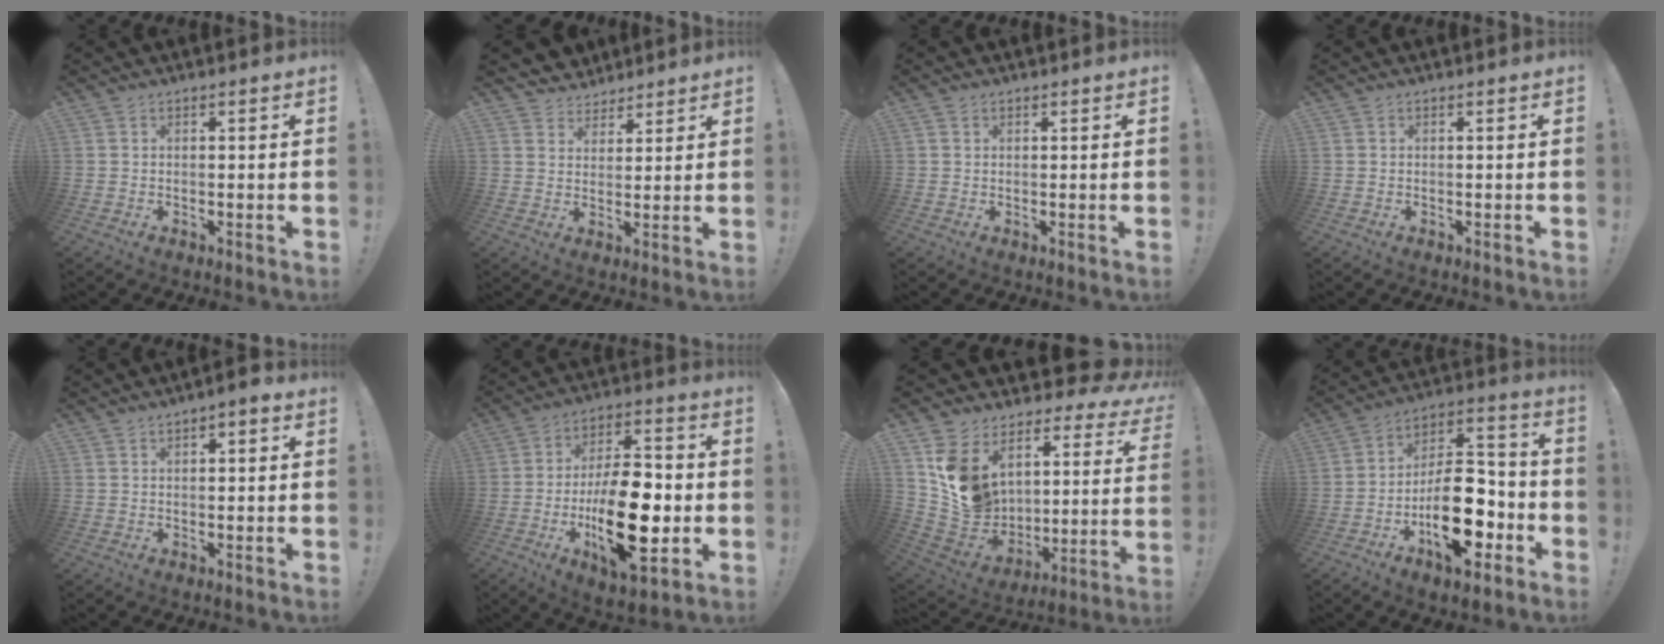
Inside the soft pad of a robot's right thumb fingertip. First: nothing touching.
{"total": 5.2, "force": [3.9, 3.4, -0.3], "torque": [0.000, -0.037, 0.077]}
{"total": 1.0, "force": [0.6, 0.7, 0.0], "torque": [0.003, 0.000, 0.012]}
{"total": 0.0}
{"total": 2.0, "force": [0.2, 0.9, 1.8], "torque": [-0.024, 0.004, 0.002]}
{"total": 22.9, "force": [-5.2, 10.8, 19.6], "torque": [-0.336, 0.015, -0.077]}
{"total": 13.5, "force": [5.1, 9.8, 7.7], "torque": [-0.127, -0.045, 0.103]}
{"total": 21.5, "force": [-8.4, 11.1, 16.4], "torque": [-0.255, 0.057, -0.126]}